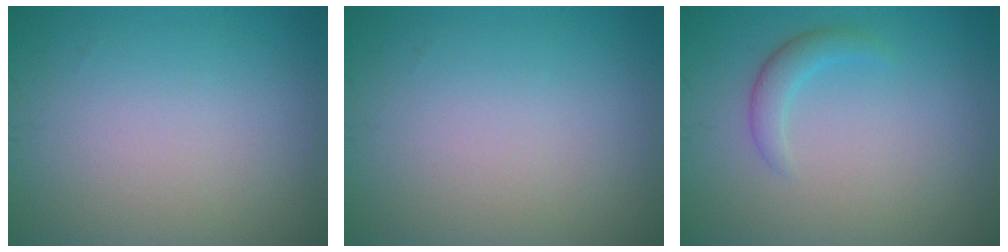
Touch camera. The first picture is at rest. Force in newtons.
{"total": 0.0}
{"total": 1.8, "press": 1.8, "slide": 0.0}